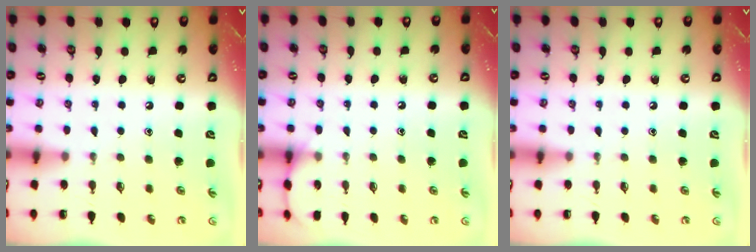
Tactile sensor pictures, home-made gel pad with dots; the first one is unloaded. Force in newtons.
{"total": 6.7, "press": 6.6, "slide": 0.8}
{"total": 0.0}